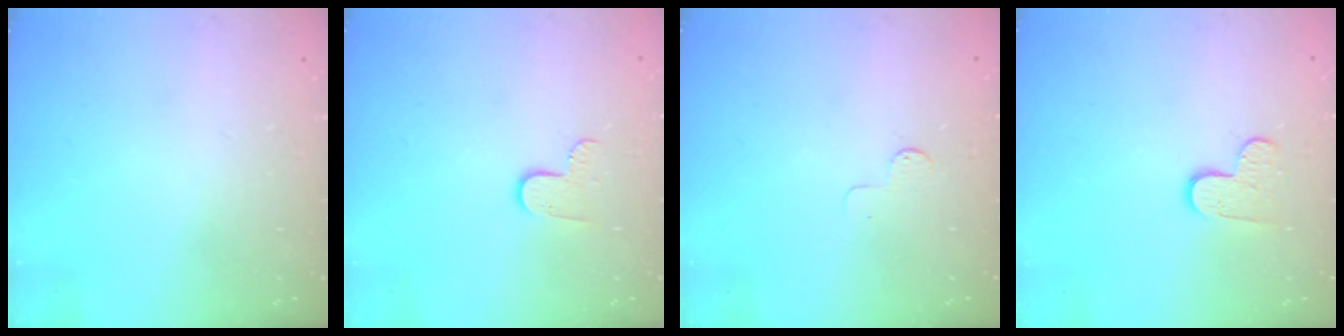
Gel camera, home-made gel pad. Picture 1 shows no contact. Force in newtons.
{"total": 5.2, "press": 5.2, "slide": 0.5}
{"total": 2.6, "press": 2.6, "slide": 0.3}
{"total": 7.9, "press": 7.9, "slide": 0.5}